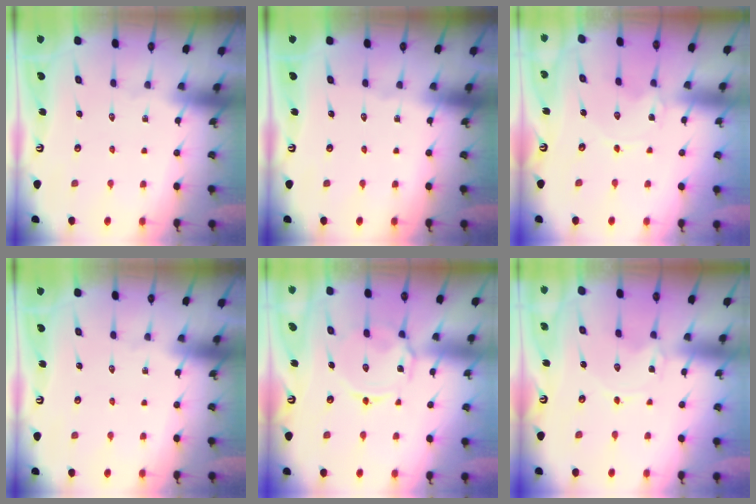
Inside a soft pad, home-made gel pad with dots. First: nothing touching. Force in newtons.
{"total": 0.0}
{"total": 0.7, "press": 0.7, "slide": 0.1}
{"total": 0.0}
{"total": 5.2, "press": 5.2, "slide": 0.3}
{"total": 0.0}